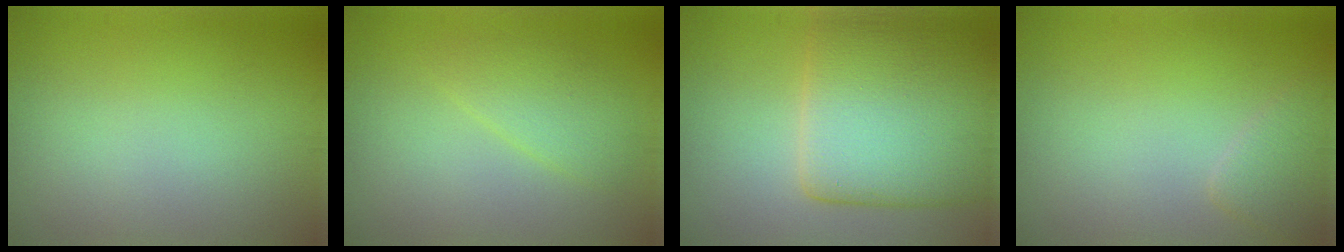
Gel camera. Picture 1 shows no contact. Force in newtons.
{"total": 2.5, "press": 2.5, "slide": 0.2}
{"total": 10.7, "press": 10.7, "slide": 0.5}
{"total": 1.9, "press": 1.9, "slide": 0.2}